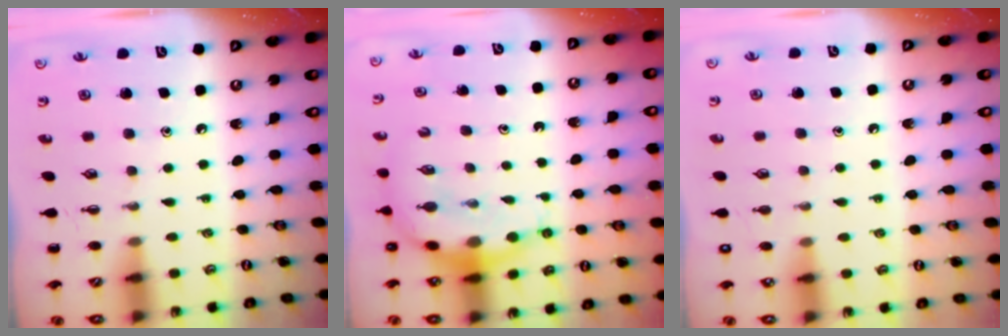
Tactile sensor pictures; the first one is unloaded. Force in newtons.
{"total": 7.7, "press": 7.5, "slide": 1.5}
{"total": 1.4, "press": 1.4, "slide": 0.1}